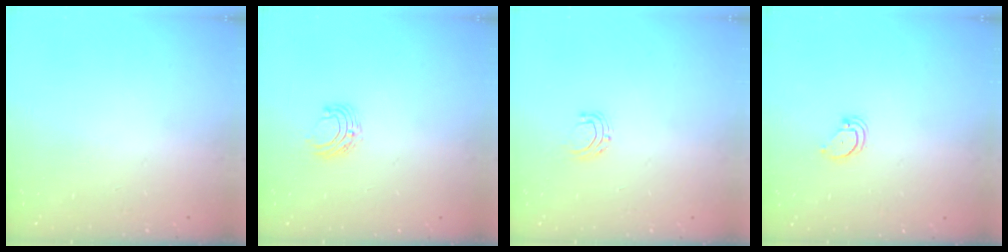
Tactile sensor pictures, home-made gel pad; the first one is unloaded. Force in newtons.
{"total": 5.6, "press": 5.6, "slide": 0.5}
{"total": 4.5, "press": 4.5, "slide": 0.4}
{"total": 3.0, "press": 3.0, "slide": 0.2}